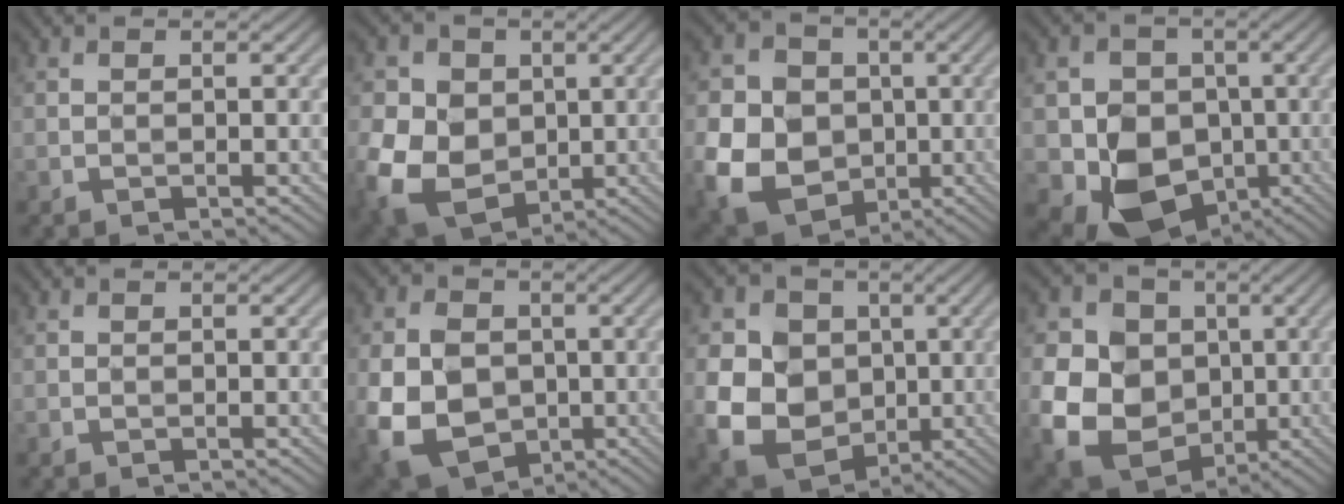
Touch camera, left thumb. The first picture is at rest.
{"total": 11.5, "force": [-0.9, 9.2, 7.0], "torque": [-0.182, -0.012, -0.016]}
{"total": 12.0, "force": [-2.2, 10.1, 6.3], "torque": [-0.168, -0.023, -0.051]}
{"total": 9.7, "force": [-2.3, 8.2, 4.5], "torque": [-0.076, -0.027, -0.047]}
{"total": 0.0}
{"total": 11.6, "force": [-2.2, 8.9, 7.0], "torque": [-0.170, -0.025, -0.040]}
{"total": 12.5, "force": [-0.3, 10.6, 6.6], "torque": [-0.175, -0.018, -0.011]}
{"total": 14.2, "force": [-1.1, 12.0, 7.5], "torque": [-0.198, -0.025, -0.017]}